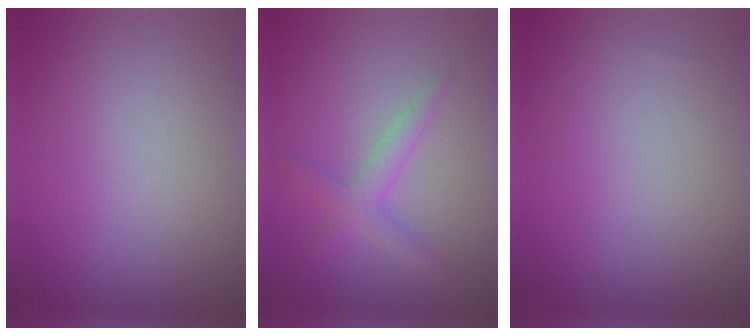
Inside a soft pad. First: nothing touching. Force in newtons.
{"total": 2.3, "press": 2.3, "slide": 0.1}
{"total": 0.0}